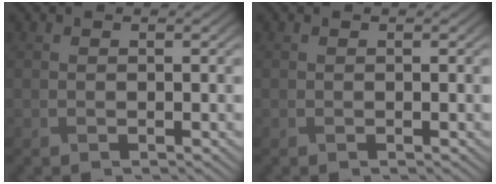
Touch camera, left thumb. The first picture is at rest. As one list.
[{"total": 0.0}]